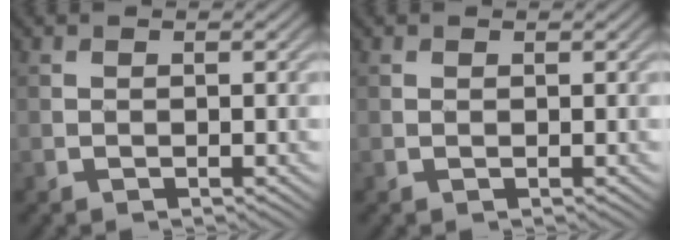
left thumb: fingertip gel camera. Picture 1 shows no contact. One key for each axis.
{"total": 0.0}